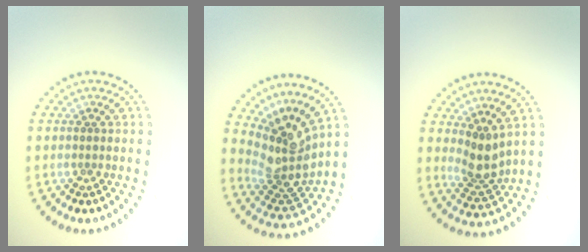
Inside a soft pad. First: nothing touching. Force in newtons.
{"total": 4.6, "press": 3.2, "slide": 3.4}
{"total": 2.9, "press": 2.2, "slide": 1.9}